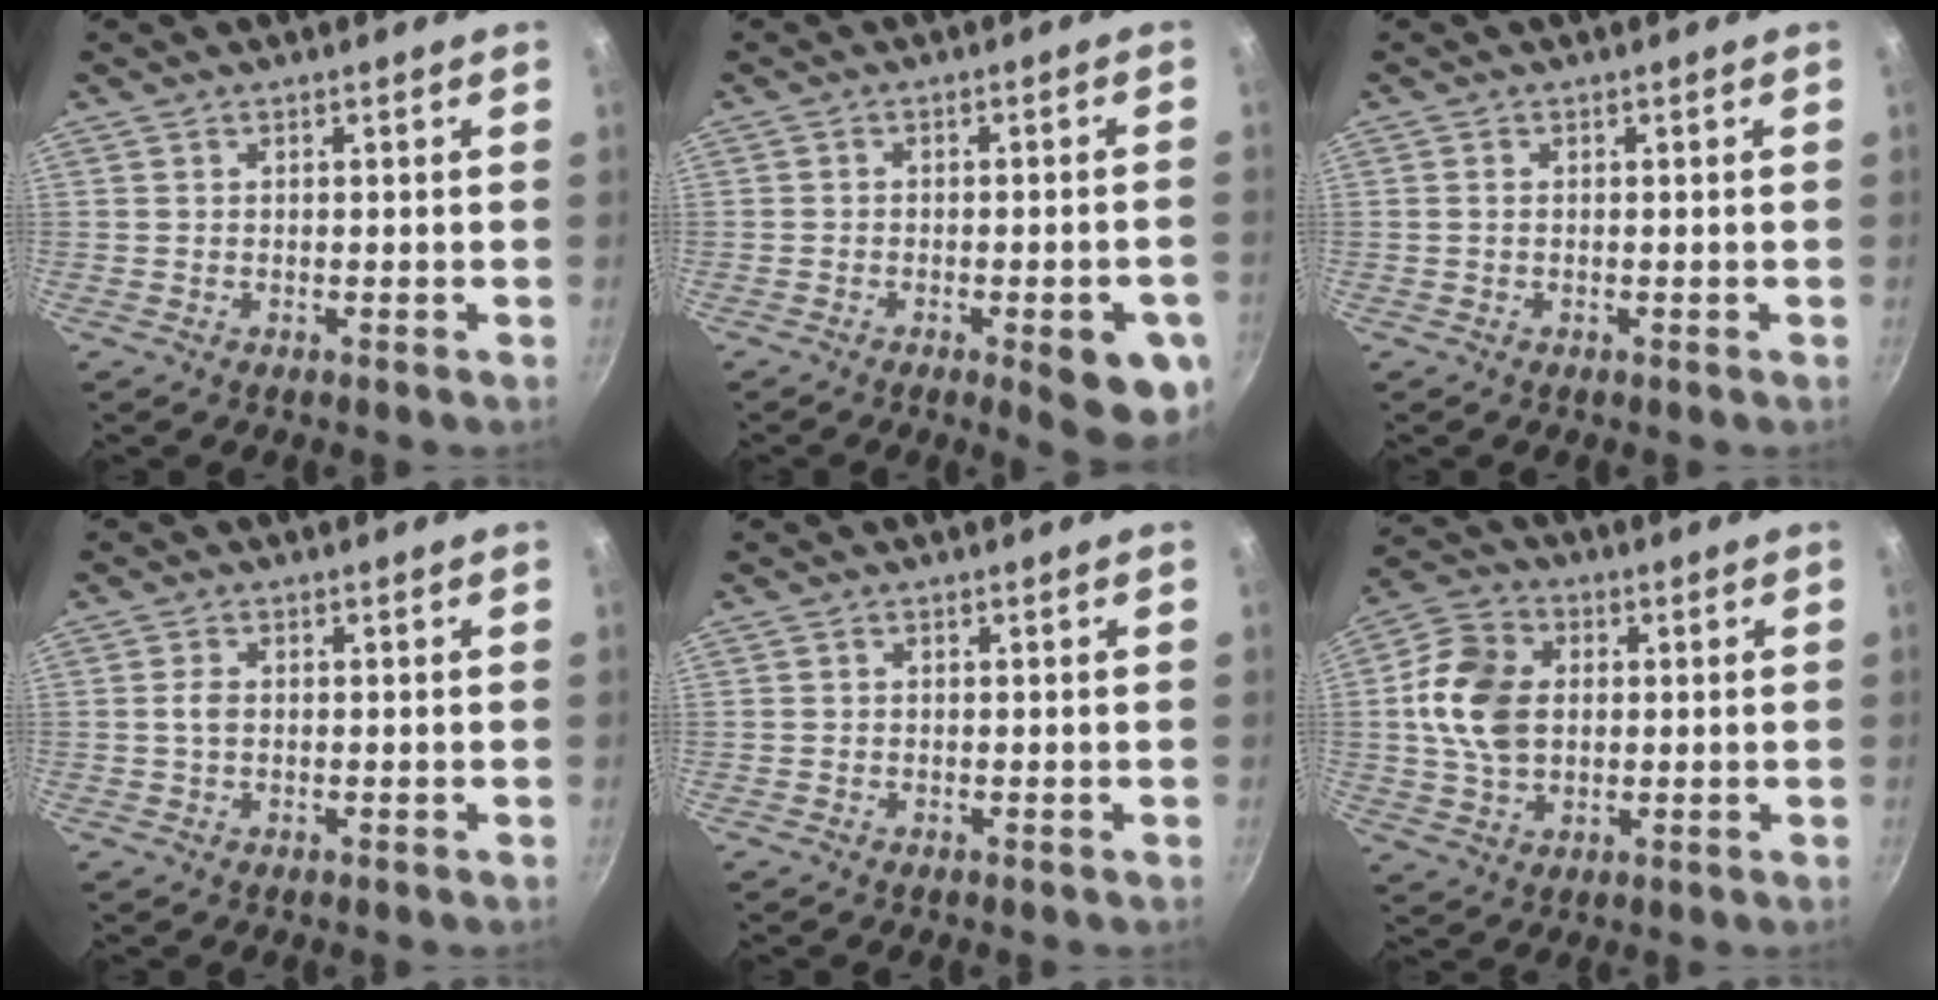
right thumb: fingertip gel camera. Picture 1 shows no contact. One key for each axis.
{"total": 10.0, "fx": -3.9, "fy": 2.9, "fz": 8.8, "tx": -0.083, "ty": 0.014, "tz": -0.045}
{"total": 0.6, "fx": 0.1, "fy": 0.4, "fz": 0.5, "tx": -0.010, "ty": 0.002, "tz": 0.000}
{"total": 2.0, "fx": -0.1, "fy": 1.3, "fz": 1.5, "tx": -0.031, "ty": 0.007, "tz": -0.003}
{"total": 0.0}
{"total": 12.7, "fx": 1.2, "fy": 9.1, "fz": 8.7, "tx": -0.145, "ty": 0.008, "tz": 0.011}